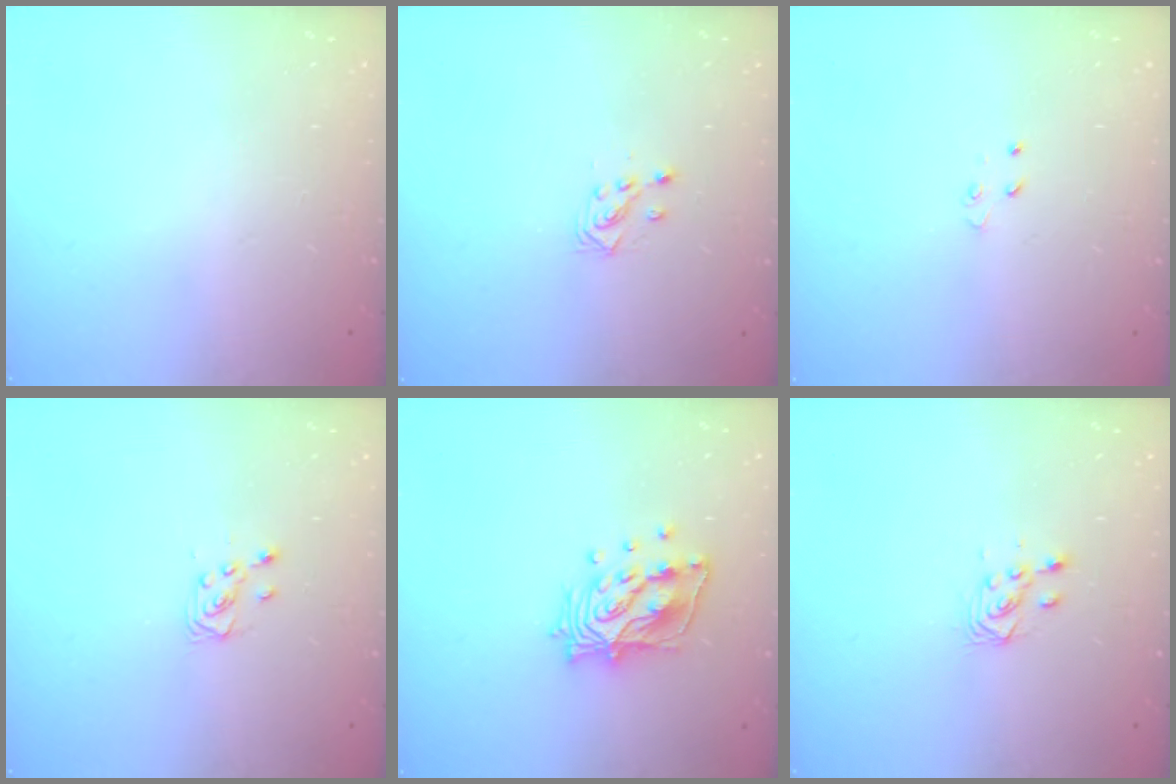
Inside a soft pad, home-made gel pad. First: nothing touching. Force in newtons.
{"total": 3.0, "press": 3.0, "slide": 0.4}
{"total": 3.5, "press": 3.5, "slide": 0.3}
{"total": 2.9, "press": 2.9, "slide": 0.4}
{"total": 14.9, "press": 14.8, "slide": 2.0}
{"total": 3.2, "press": 2.9, "slide": 1.4}